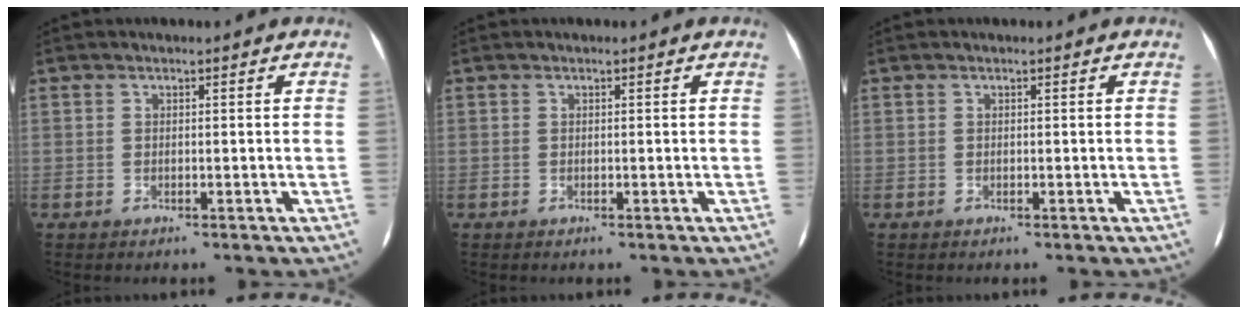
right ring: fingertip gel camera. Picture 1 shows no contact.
{"total": 0.0}
{"total": 0.0}